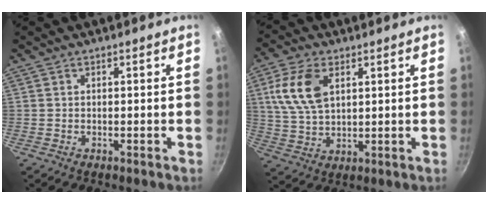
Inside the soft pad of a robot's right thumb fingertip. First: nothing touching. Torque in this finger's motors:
{"motor_torque": [0.49, 0.83, 0.69, 0.27, 0.20]}